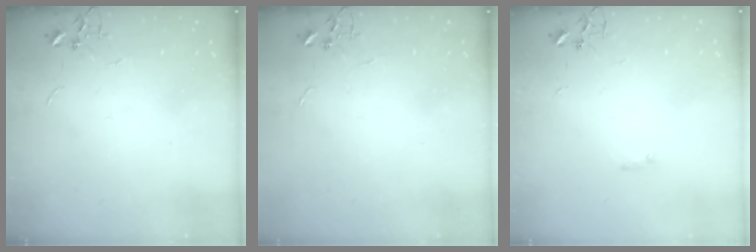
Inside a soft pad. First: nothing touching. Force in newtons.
{"total": 0.0}
{"total": 1.3, "press": 1.3, "slide": 0.3}